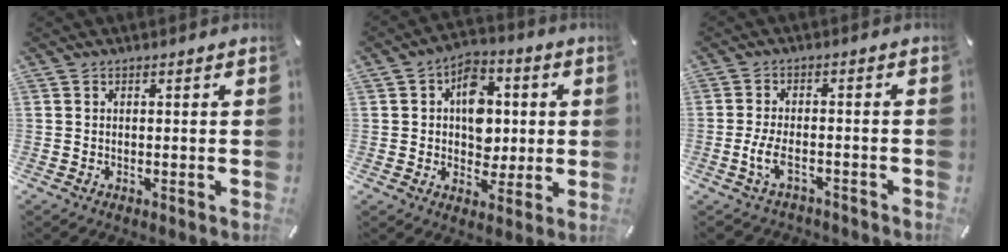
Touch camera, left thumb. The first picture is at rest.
{"total": 10.4, "force": [1.1, 8.2, 6.3], "torque": [-0.082, 0.007, 0.021]}
{"total": 6.2, "force": [-2.7, 3.2, 4.5], "torque": [-0.098, 0.007, -0.052]}